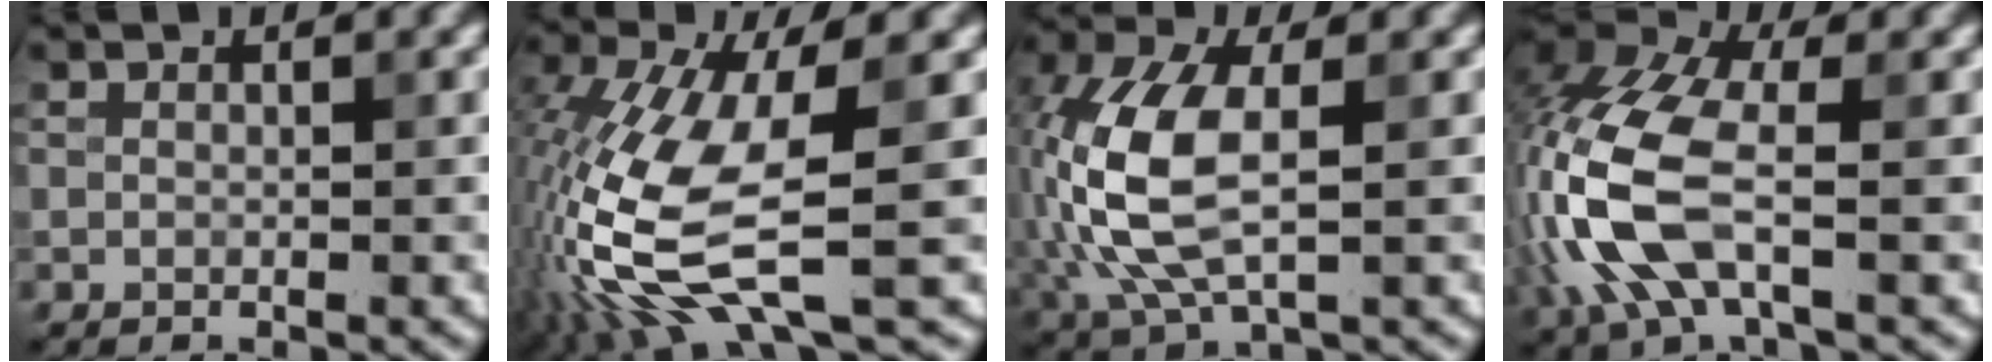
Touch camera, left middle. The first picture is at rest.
{"total": 11.0, "force": [-3.5, 3.9, 9.7], "torque": [-0.232, -0.012, -0.067]}
{"total": 8.9, "force": [-0.2, 4.6, 7.6], "torque": [-0.179, 0.008, -0.009]}
{"total": 9.1, "force": [-1.6, 4.5, 7.7], "torque": [-0.186, 0.011, -0.047]}